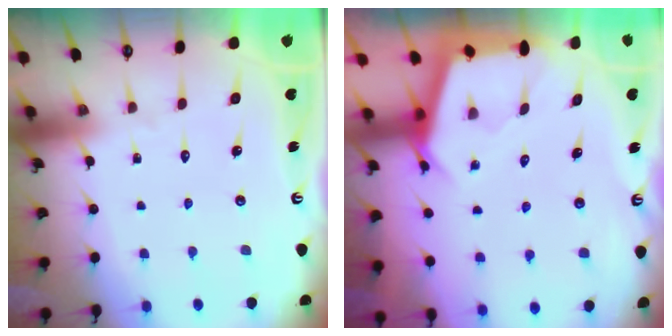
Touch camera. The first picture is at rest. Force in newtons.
{"total": 2.9, "press": 2.9, "slide": 0.3}